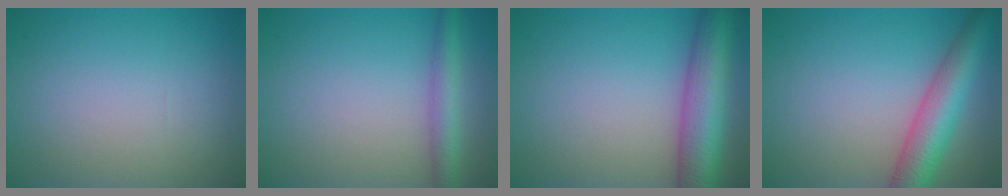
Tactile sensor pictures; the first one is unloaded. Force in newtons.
{"total": 3.0, "press": 3.0, "slide": 0.1}
{"total": 8.3, "press": 8.3, "slide": 0.5}
{"total": 6.4, "press": 6.4, "slide": 0.2}